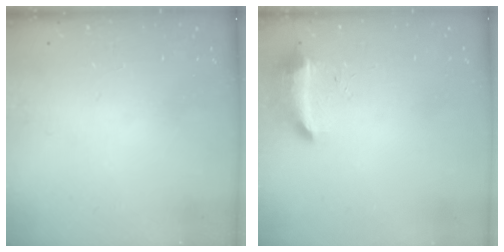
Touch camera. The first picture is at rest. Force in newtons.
{"total": 9.6, "press": 9.0, "slide": 3.4}